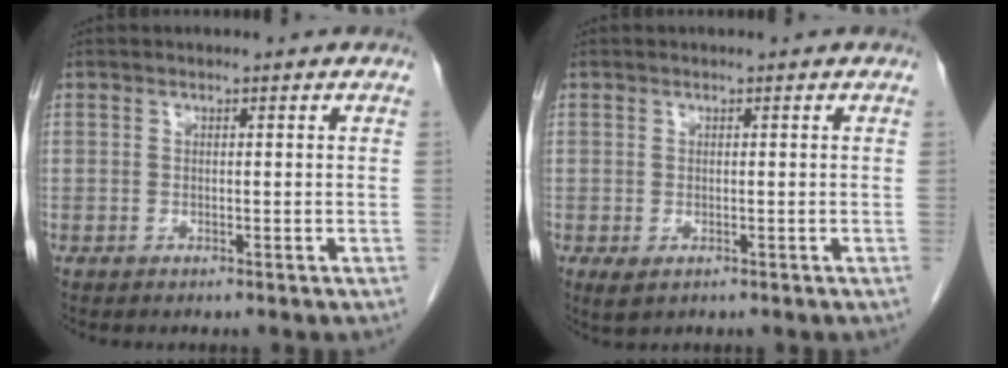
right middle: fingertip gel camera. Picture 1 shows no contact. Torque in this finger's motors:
{"motor_torque": [0.94, -0.46, 0.11, 0.04]}